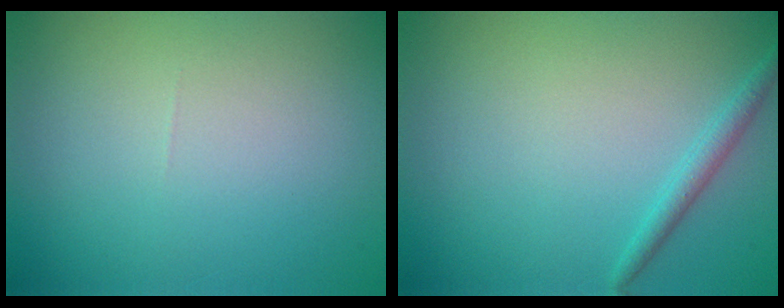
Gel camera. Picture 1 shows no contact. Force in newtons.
{"total": 1.5, "press": 1.5, "slide": 0.1}